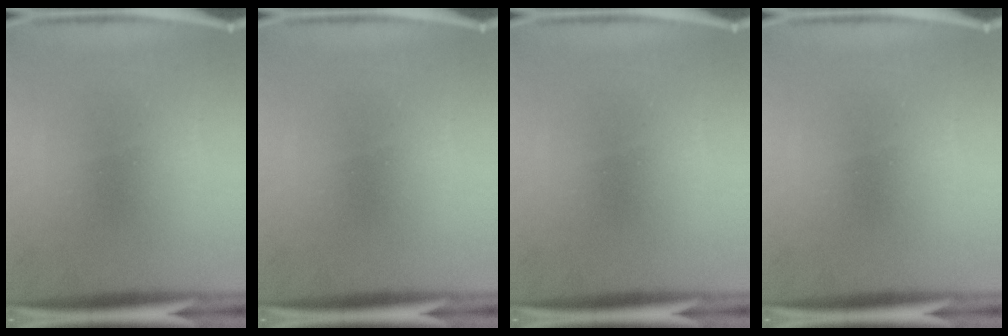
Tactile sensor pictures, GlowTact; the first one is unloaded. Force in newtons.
{"total": 0.0}
{"total": 0.0}
{"total": 0.0}